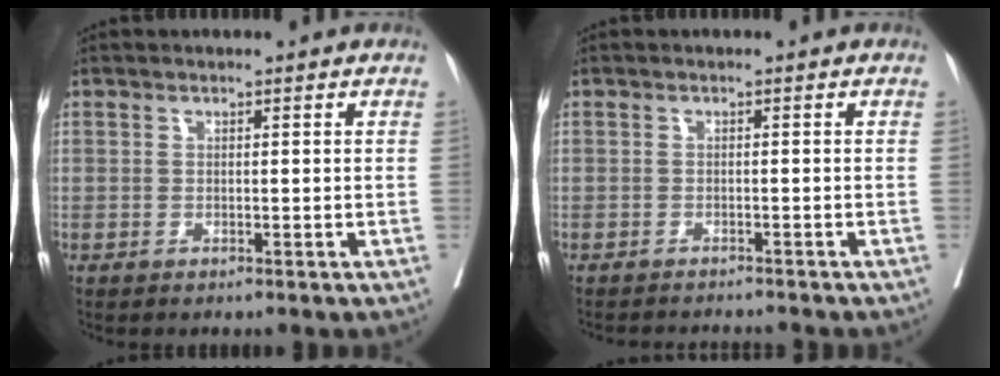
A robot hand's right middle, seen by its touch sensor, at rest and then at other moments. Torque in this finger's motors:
{"motor_torque": [0.45, -0.53, 0.00, 0.00]}